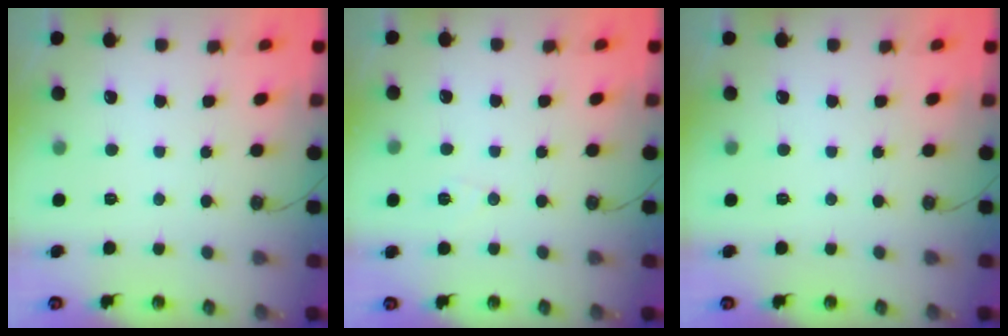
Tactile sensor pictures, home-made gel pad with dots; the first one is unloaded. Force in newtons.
{"total": 5.7, "press": 5.1, "slide": 2.5}
{"total": 0.0}